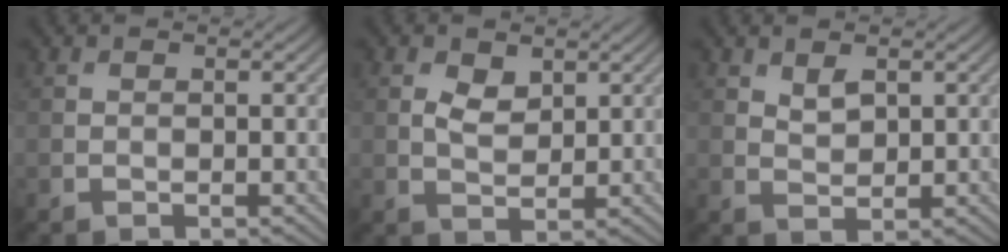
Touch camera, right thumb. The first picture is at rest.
{"total": 2.8, "force": [1.2, 1.7, 1.9], "torque": [-0.043, -0.005, 0.027]}
{"total": 2.1, "force": [1.3, 1.0, 1.3], "torque": [-0.027, -0.005, 0.030]}